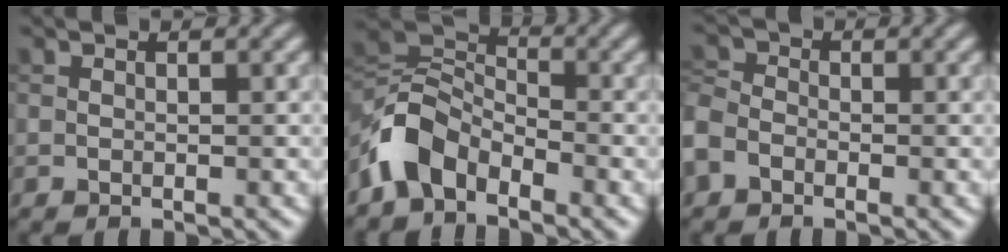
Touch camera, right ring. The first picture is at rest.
{"total": 5.8, "force": [-3.4, 3.5, 3.2], "torque": [-0.062, 0.005, -0.083]}
{"total": 3.1, "force": [-1.7, 2.2, 1.4], "torque": [-0.037, 0.003, -0.051]}